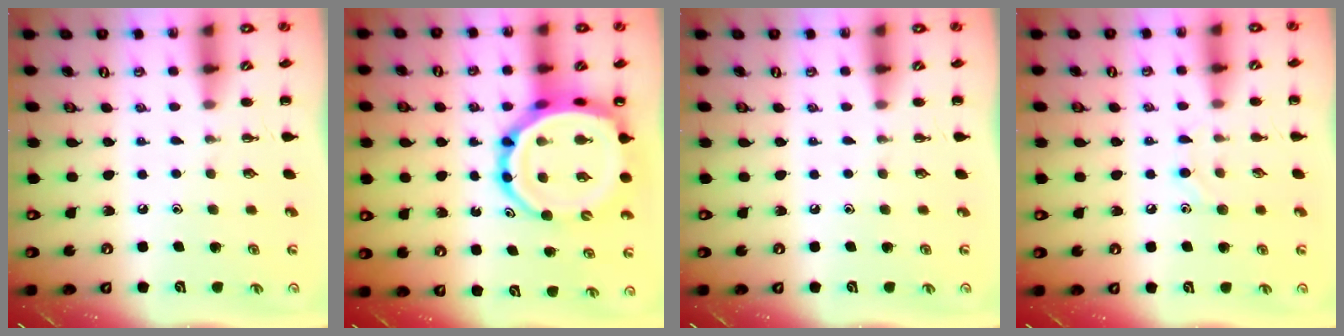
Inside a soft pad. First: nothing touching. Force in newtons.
{"total": 16.7, "press": 16.0, "slide": 4.6}
{"total": 0.0}
{"total": 6.1, "press": 6.0, "slide": 1.4}